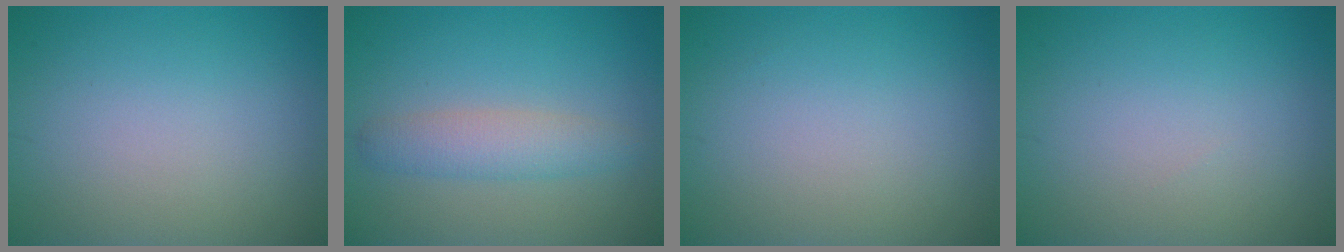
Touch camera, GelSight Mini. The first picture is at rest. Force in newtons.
{"total": 3.0, "press": 3.0, "slide": 0.1}
{"total": 0.0}
{"total": 0.0}